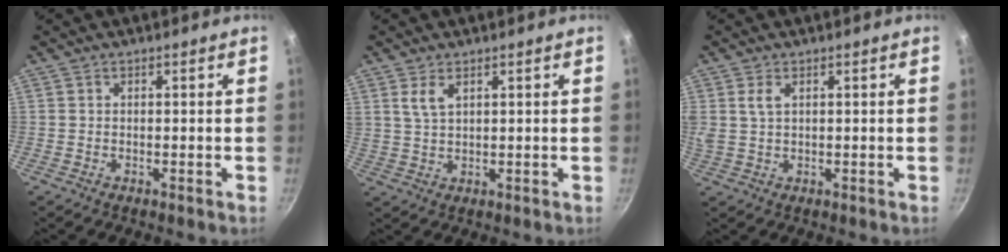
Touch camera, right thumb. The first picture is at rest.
{"total": 3.8, "force": [1.9, 1.6, 2.9], "torque": [-0.053, -0.008, 0.042]}
{"total": 3.4, "force": [1.3, 1.6, 2.7], "torque": [-0.054, 0.001, 0.029]}